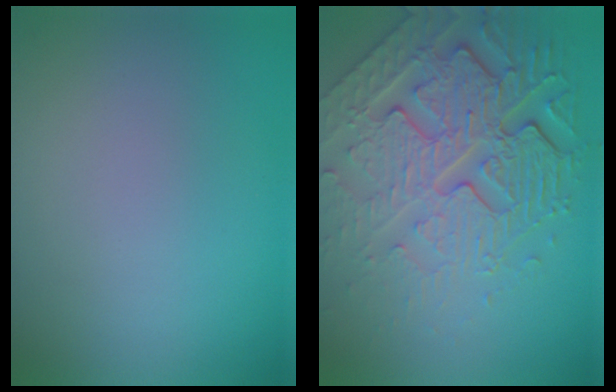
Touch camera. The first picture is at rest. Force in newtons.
{"total": 8.2, "press": 5.8, "slide": 5.8}